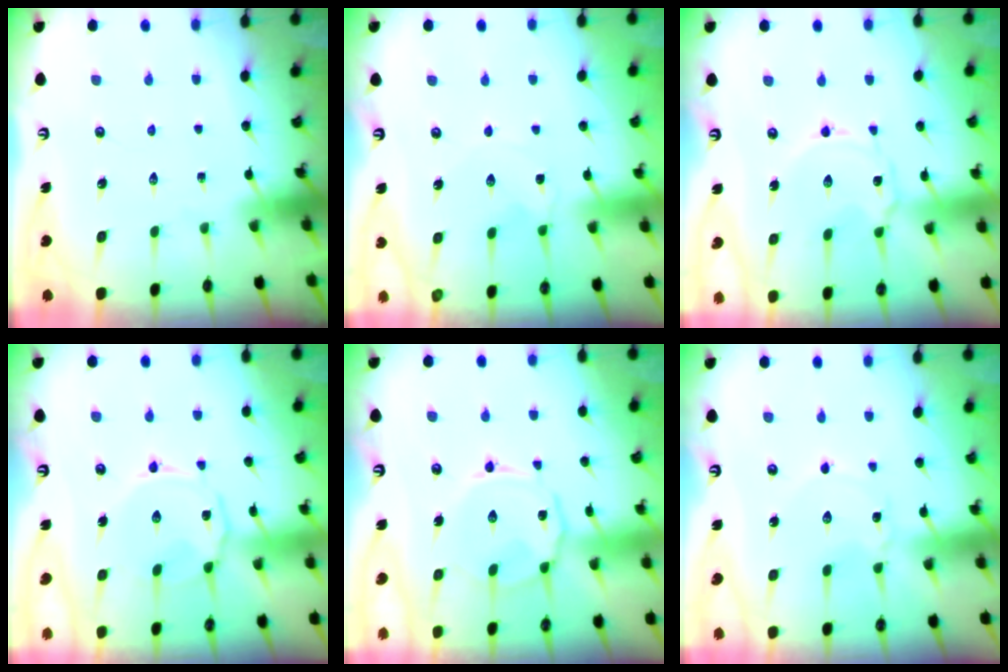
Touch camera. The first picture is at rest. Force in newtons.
{"total": 0.0}
{"total": 3.2, "press": 3.2, "slide": 0.3}
{"total": 5.6, "press": 5.6, "slide": 0.6}
{"total": 7.4, "press": 7.4, "slide": 0.8}
{"total": 1.5, "press": 1.5, "slide": 0.2}